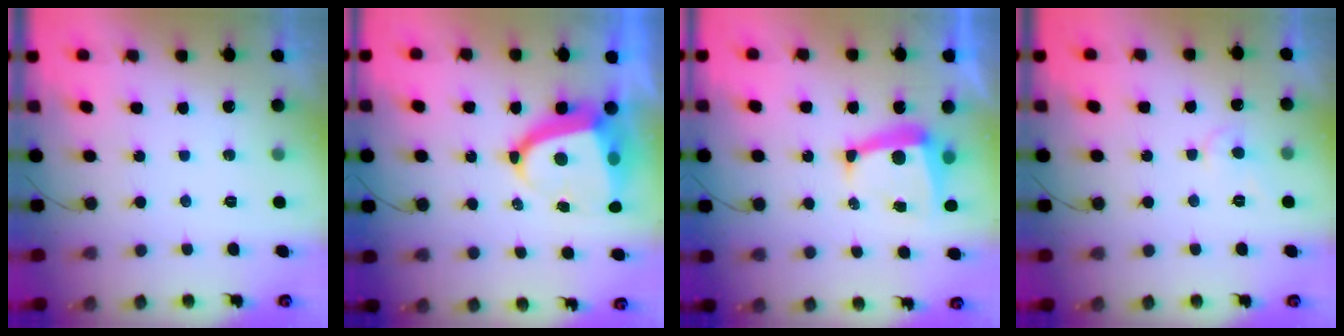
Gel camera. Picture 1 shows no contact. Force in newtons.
{"total": 10.3, "press": 10.2, "slide": 1.2}
{"total": 8.9, "press": 8.9, "slide": 0.7}
{"total": 5.5, "press": 5.5, "slide": 0.6}